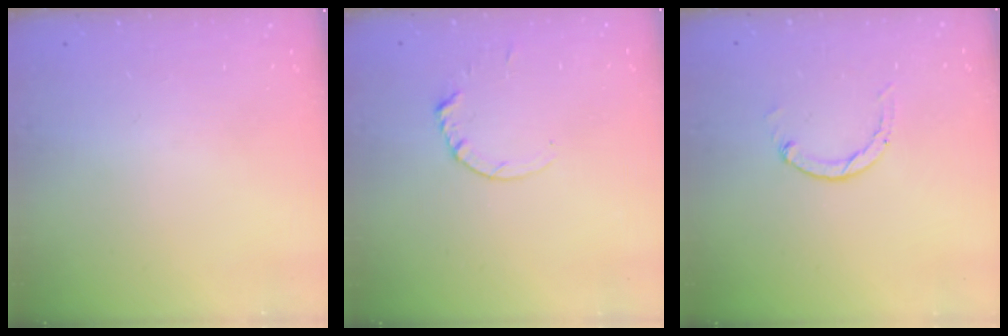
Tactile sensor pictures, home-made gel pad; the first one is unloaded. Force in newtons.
{"total": 1.8, "press": 1.7, "slide": 0.2}
{"total": 0.0}